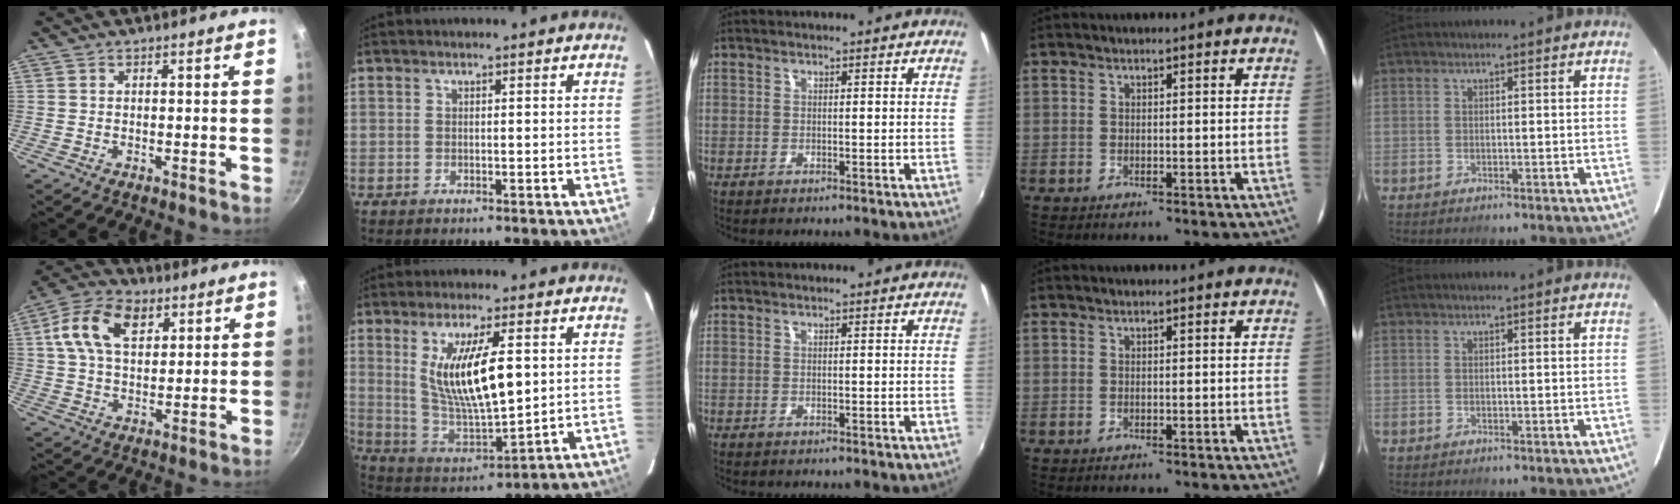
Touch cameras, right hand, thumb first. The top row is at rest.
{"thumb": {"total": 12.6, "force": [4.5, 8.0, 8.7], "torque": [-0.142, 0.005, 0.070]}, "index": {"total": 15.0, "force": [3.5, 4.5, 13.9], "torque": [-0.256, -0.013, 0.082]}}